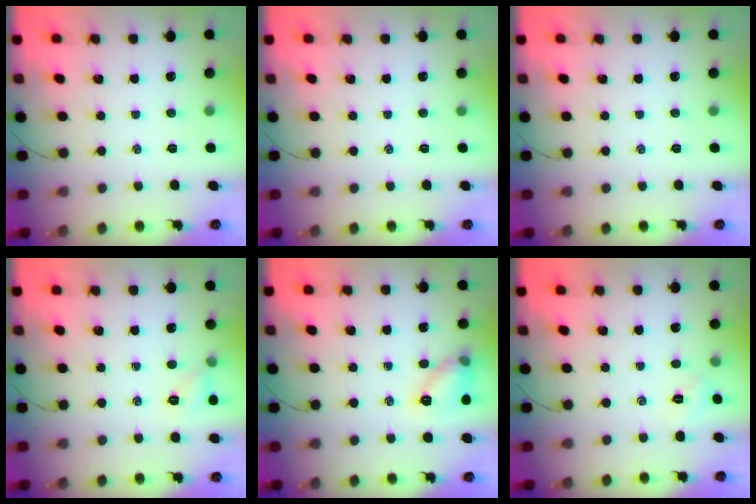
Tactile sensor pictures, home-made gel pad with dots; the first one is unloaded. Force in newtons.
{"total": 0.0}
{"total": 0.0}
{"total": 6.6, "press": 6.4, "slide": 1.5}
{"total": 10.5, "press": 10.5, "slide": 0.4}
{"total": 2.4, "press": 2.3, "slide": 0.7}